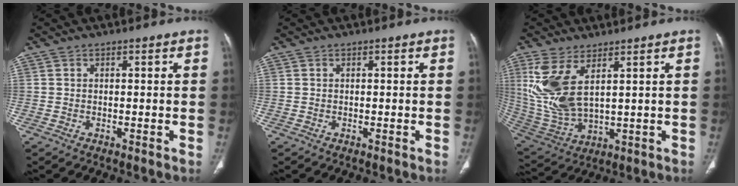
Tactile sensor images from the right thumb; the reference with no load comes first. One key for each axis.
{"total": 0.0}
{"total": 12.7, "fx": 4.6, "fy": 5.7, "fz": 10.3, "tx": -0.231, "ty": -0.024, "tz": 0.113}